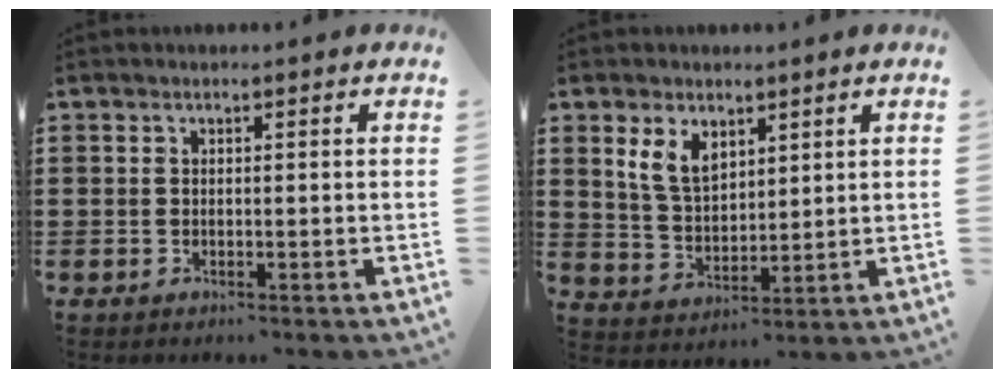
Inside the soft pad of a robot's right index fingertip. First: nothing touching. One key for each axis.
{"total": 6.1, "fx": 3.1, "fy": 3.7, "fz": 3.8, "tx": -0.089, "ty": 0.010, "tz": 0.058}